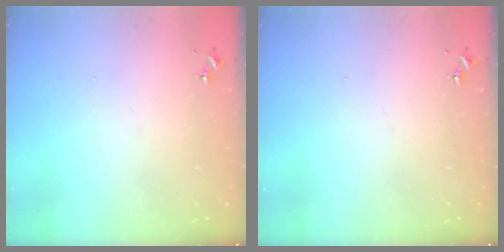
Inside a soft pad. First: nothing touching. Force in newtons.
{"total": 0.0}